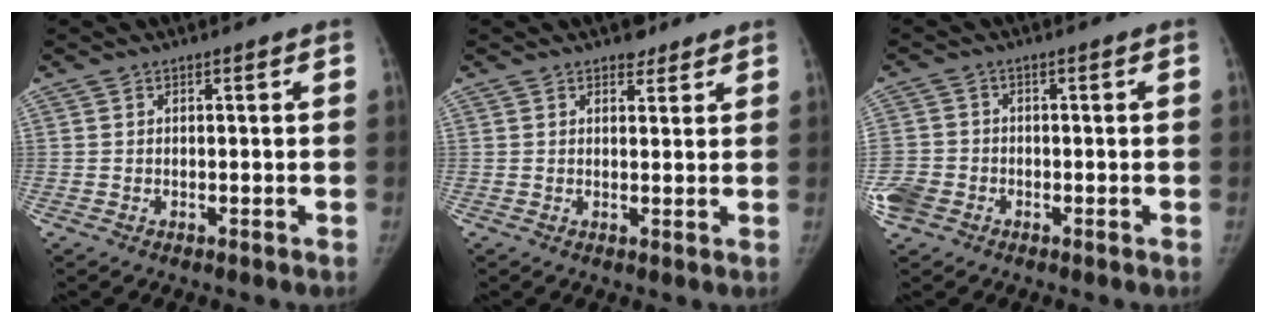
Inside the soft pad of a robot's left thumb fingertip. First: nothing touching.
{"total": 2.7, "force": [2.0, 1.5, 0.9], "torque": [0.004, -0.011, 0.025]}
{"total": 6.9, "force": [-2.7, 5.8, 2.7], "torque": [-0.074, 0.013, -0.048]}